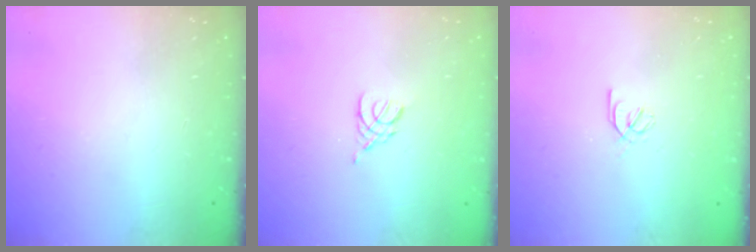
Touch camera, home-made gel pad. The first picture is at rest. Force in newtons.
{"total": 2.9, "press": 2.8, "slide": 0.6}
{"total": 2.2, "press": 2.1, "slide": 0.6}